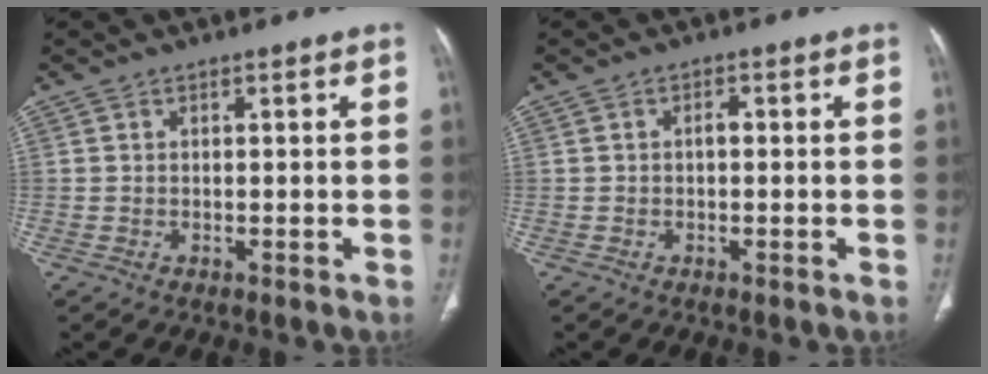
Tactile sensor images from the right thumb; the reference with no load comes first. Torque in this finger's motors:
{"motor_torque": [0.50, 0.68, 0.54, -0.01, -0.02]}